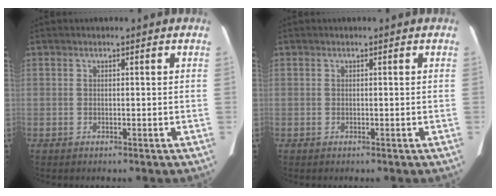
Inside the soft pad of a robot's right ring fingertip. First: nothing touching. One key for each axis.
{"total": 0.0}